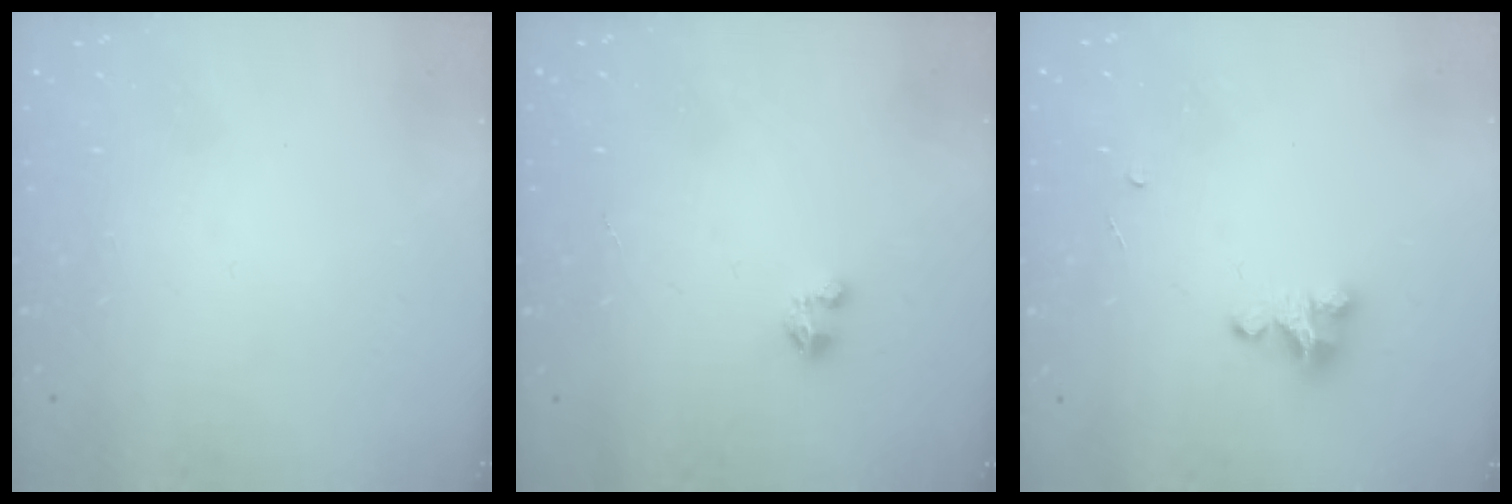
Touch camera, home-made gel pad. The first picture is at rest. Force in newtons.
{"total": 2.1, "press": 2.1, "slide": 0.2}
{"total": 3.4, "press": 3.4, "slide": 0.4}